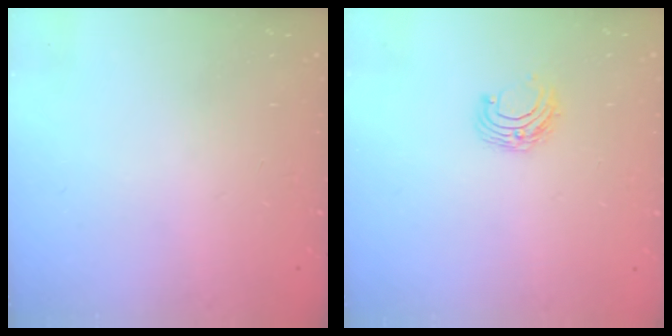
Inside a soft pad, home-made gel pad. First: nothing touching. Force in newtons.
{"total": 6.0, "press": 5.9, "slide": 0.6}